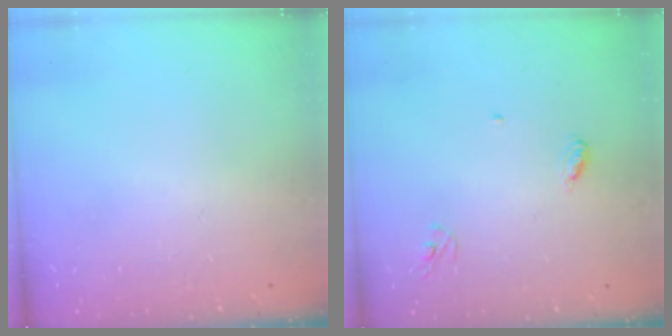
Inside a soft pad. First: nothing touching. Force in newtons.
{"total": 3.9, "press": 3.9, "slide": 0.3}